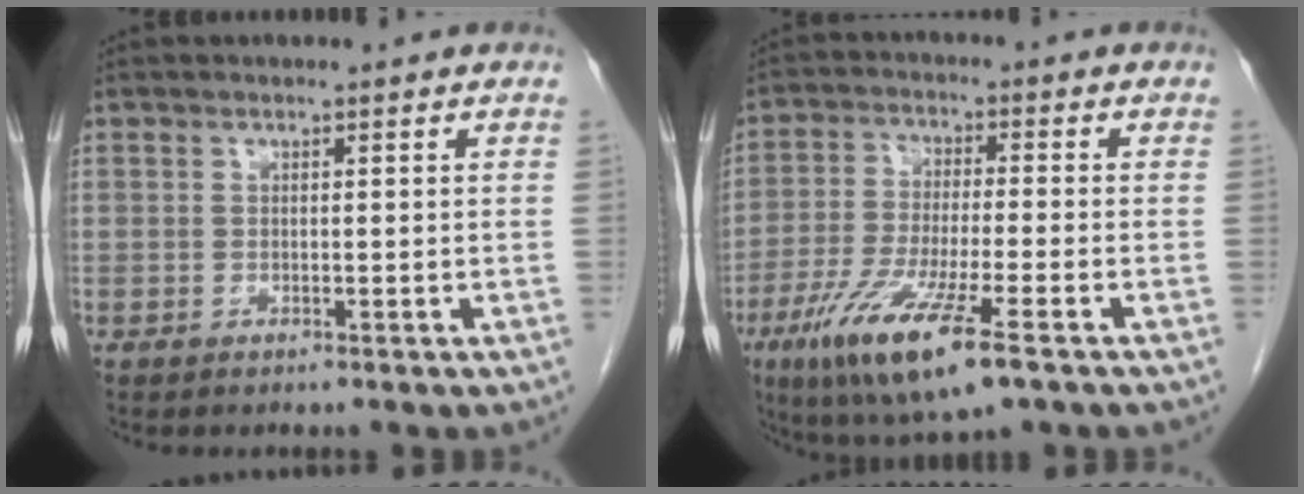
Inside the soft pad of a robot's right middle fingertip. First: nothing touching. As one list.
[{"total": 12.9, "force": [-6.9, 1.5, 10.9], "torque": [-0.212, -0.033, -0.119]}]